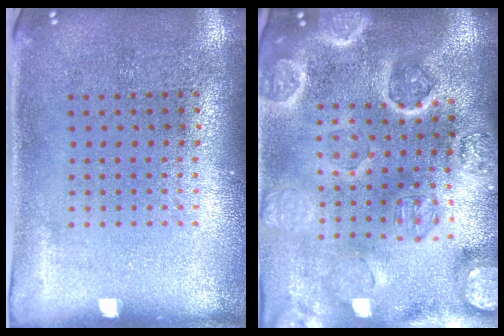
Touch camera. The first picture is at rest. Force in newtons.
{"total": 4.8, "press": 4.2, "slide": 2.2}